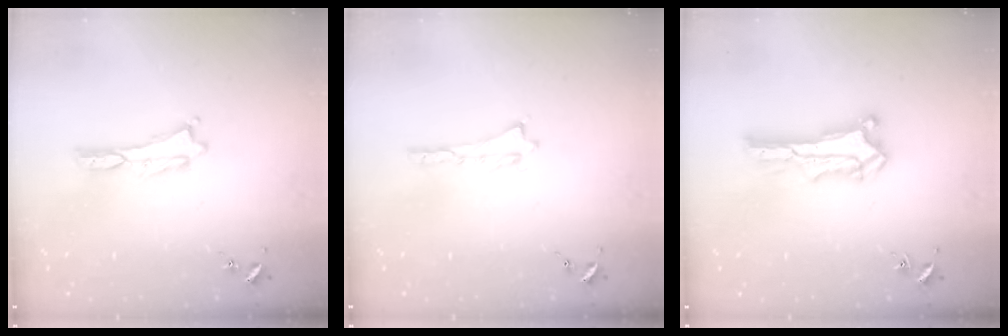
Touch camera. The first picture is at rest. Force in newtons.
{"total": 0.0}
{"total": 1.5, "press": 1.5, "slide": 0.2}